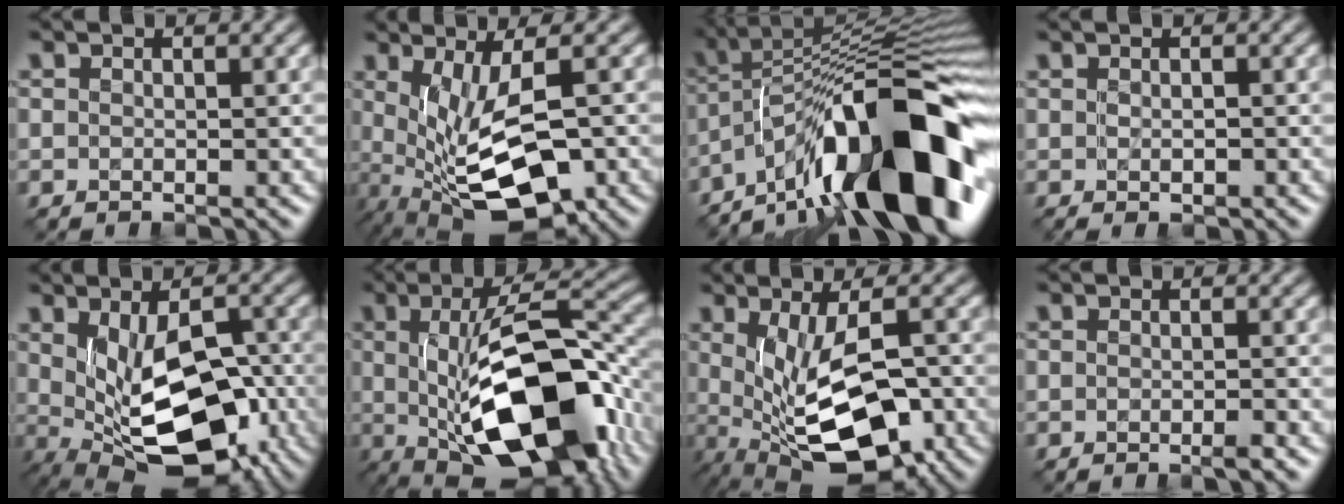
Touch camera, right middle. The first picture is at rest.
{"total": 9.2, "force": [-1.0, 3.6, 8.4], "torque": [-0.157, -0.014, -0.007]}
{"total": 15.0, "force": [-7.7, 4.8, 12.0], "torque": [-0.173, 0.030, -0.138]}
{"total": 0.6, "force": [0.2, 0.1, 0.6], "torque": [-0.011, 0.003, 0.004]}
{"total": 10.8, "force": [-1.2, 5.6, 9.1], "torque": [-0.147, -0.023, -0.003]}
{"total": 14.3, "force": [-1.9, 6.1, 12.8], "torque": [-0.188, -0.007, -0.027]}
{"total": 10.9, "force": [-1.8, 4.7, 9.7], "torque": [-0.163, -0.019, -0.015]}
{"total": 0.8, "force": [-0.5, -0.1, 0.7], "torque": [-0.011, 0.000, -0.011]}